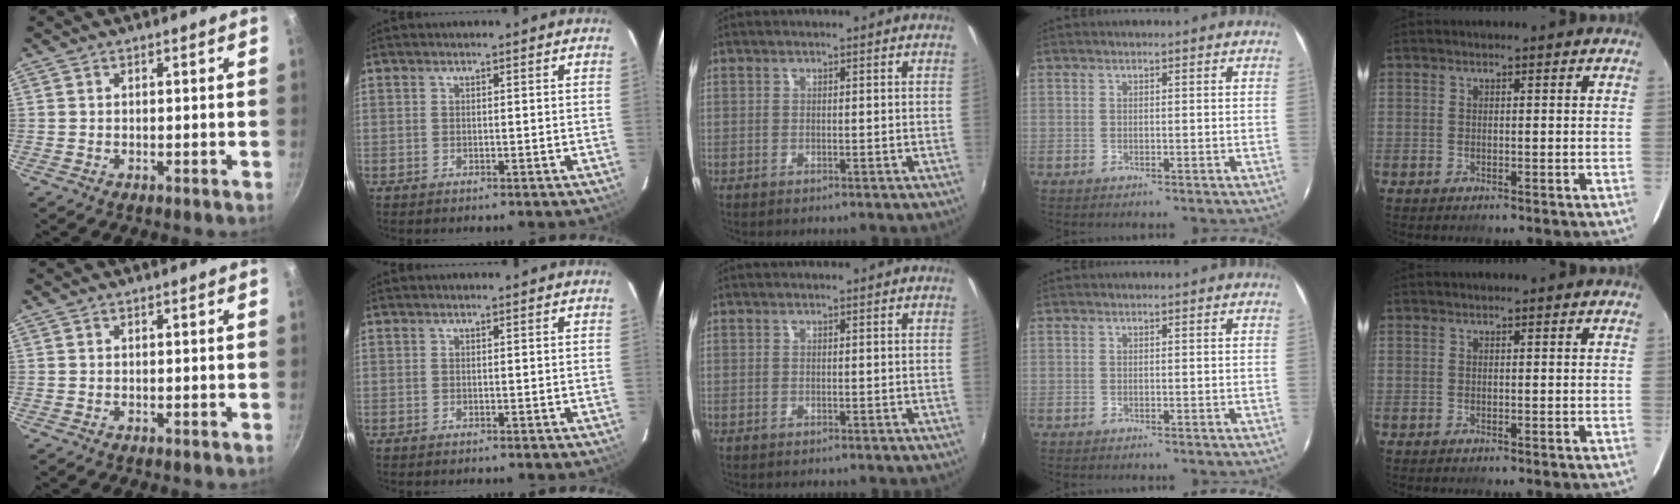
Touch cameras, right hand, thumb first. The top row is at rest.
{}